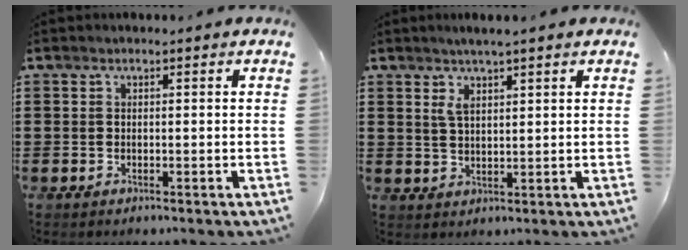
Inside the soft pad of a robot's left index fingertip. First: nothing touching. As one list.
[{"total": 3.2, "force": [1.9, 0.8, 2.5], "torque": [-0.052, 0.005, 0.033]}]